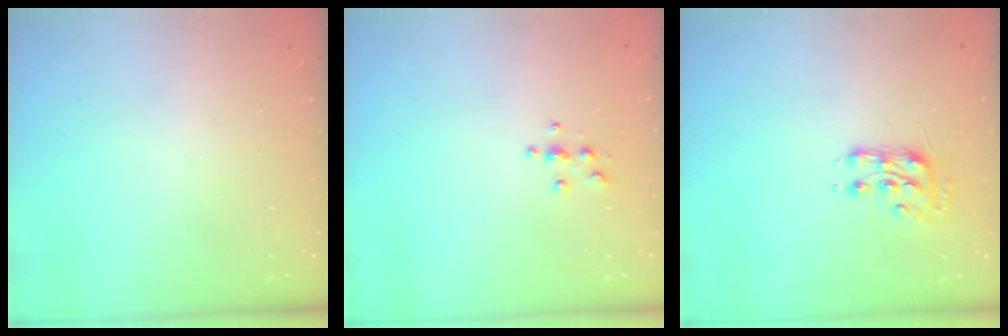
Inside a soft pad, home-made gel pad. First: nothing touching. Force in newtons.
{"total": 4.0, "press": 3.9, "slide": 0.4}
{"total": 8.1, "press": 8.0, "slide": 1.0}